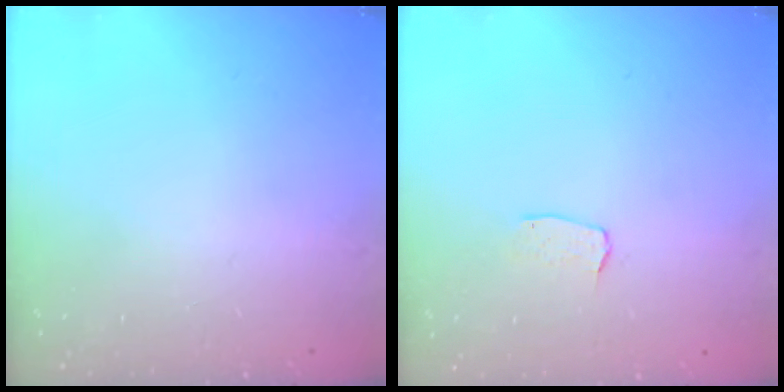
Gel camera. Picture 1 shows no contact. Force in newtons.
{"total": 3.0, "press": 3.0, "slide": 0.2}